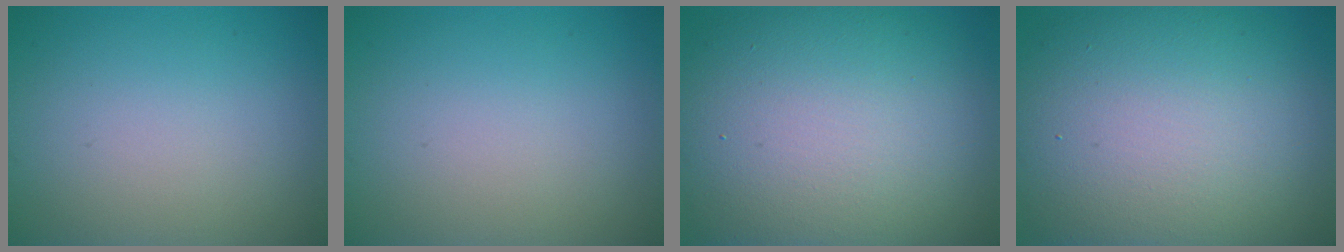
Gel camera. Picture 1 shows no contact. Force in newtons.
{"total": 0.0}
{"total": 14.6, "press": 14.5, "slide": 0.5}
{"total": 14.6, "press": 14.5, "slide": 0.5}